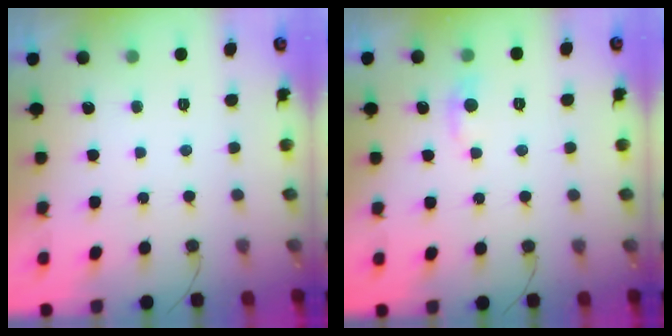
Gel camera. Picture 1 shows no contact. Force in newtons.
{"total": 5.5, "press": 5.5, "slide": 0.5}